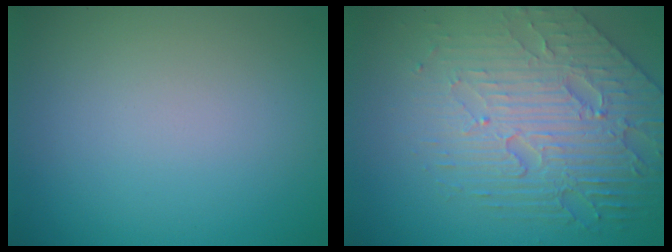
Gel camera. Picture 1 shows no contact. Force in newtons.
{"total": 6.9, "press": 5.3, "slide": 4.4}